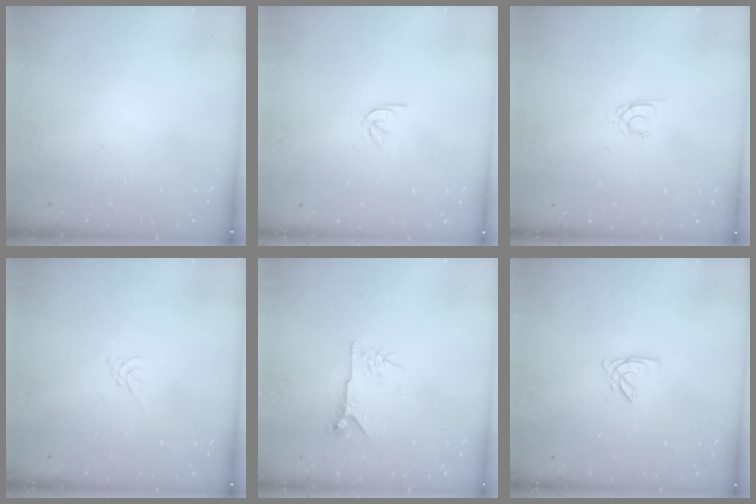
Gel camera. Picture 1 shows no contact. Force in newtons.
{"total": 2.3, "press": 2.2, "slide": 0.5}
{"total": 1.3, "press": 1.2, "slide": 0.3}
{"total": 0.0}
{"total": 7.2, "press": 7.2, "slide": 0.2}
{"total": 2.7, "press": 2.7, "slide": 0.3}